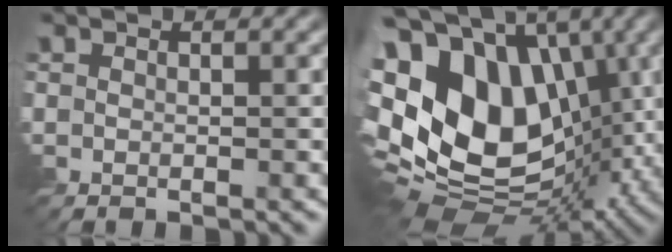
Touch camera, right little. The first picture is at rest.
{"total": 19.0, "force": [1.0, 13.4, 13.5], "torque": [-0.258, 0.010, 0.038]}